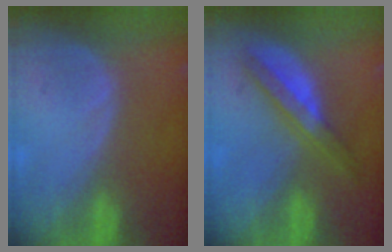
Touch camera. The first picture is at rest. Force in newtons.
{"total": 5.5, "press": 5.2, "slide": 1.8}